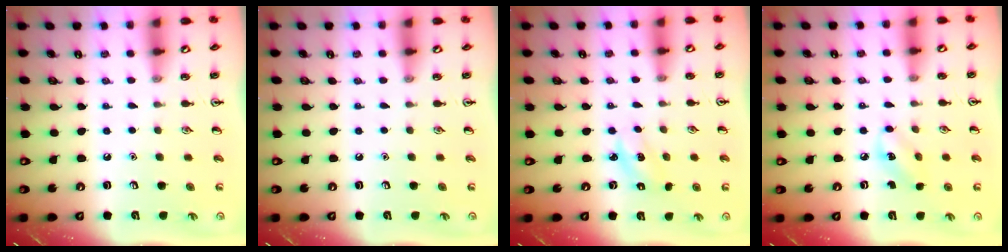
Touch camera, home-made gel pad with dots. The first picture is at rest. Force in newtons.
{"total": 0.0}
{"total": 2.4, "press": 2.3, "slide": 0.5}
{"total": 3.7, "press": 3.5, "slide": 1.3}